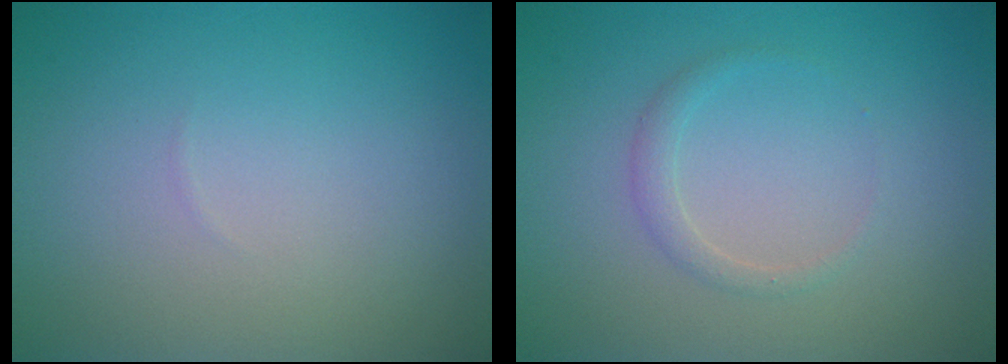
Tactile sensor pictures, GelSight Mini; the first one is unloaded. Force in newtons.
{"total": 1.1, "press": 1.1, "slide": 0.1}